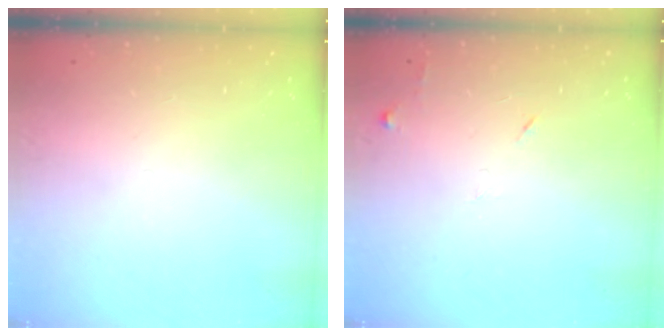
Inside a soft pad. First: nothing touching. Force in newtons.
{"total": 6.3, "press": 6.2, "slide": 0.7}